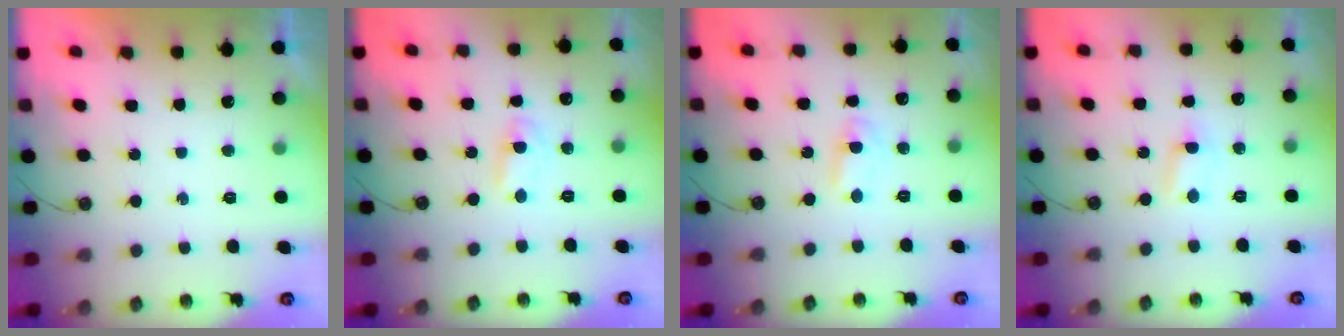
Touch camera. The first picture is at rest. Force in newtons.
{"total": 1.7, "press": 1.7, "slide": 0.3}
{"total": 1.7, "press": 1.7, "slide": 0.3}
{"total": 2.5, "press": 2.5, "slide": 0.4}